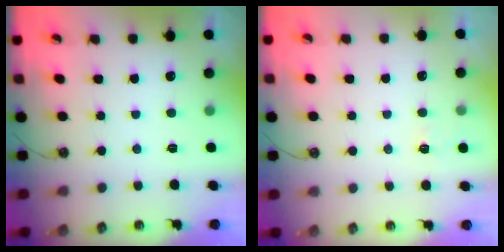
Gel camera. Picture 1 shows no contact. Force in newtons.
{"total": 2.8, "press": 2.8, "slide": 0.4}